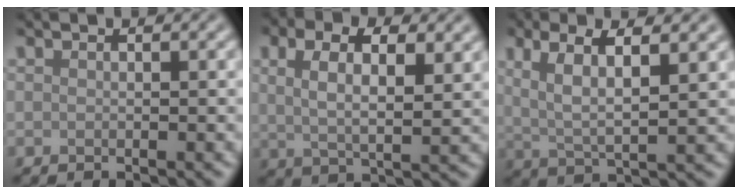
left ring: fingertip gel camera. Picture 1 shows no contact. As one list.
[{"total": 6.1, "force": [2.1, 2.8, 5.0], "torque": [-0.089, 0.004, 0.029]}, {"total": 5.5, "force": [2.1, 1.5, 4.9], "torque": [-0.092, 0.001, 0.041]}]